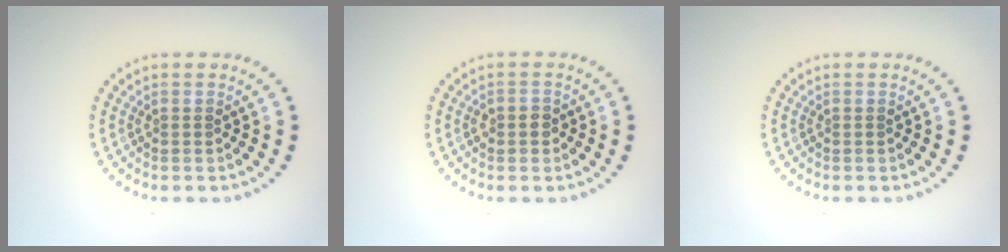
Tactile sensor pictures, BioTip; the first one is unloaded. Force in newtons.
{"total": 1.4, "press": 1.4, "slide": 0.5}
{"total": 0.0}